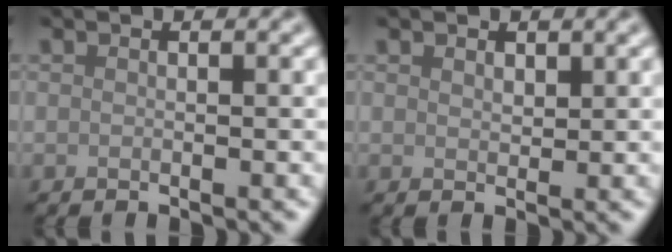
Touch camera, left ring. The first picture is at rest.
{"total": 1.0, "force": [0.8, 0.5, 0.3], "torque": [-0.006, -0.002, 0.015]}